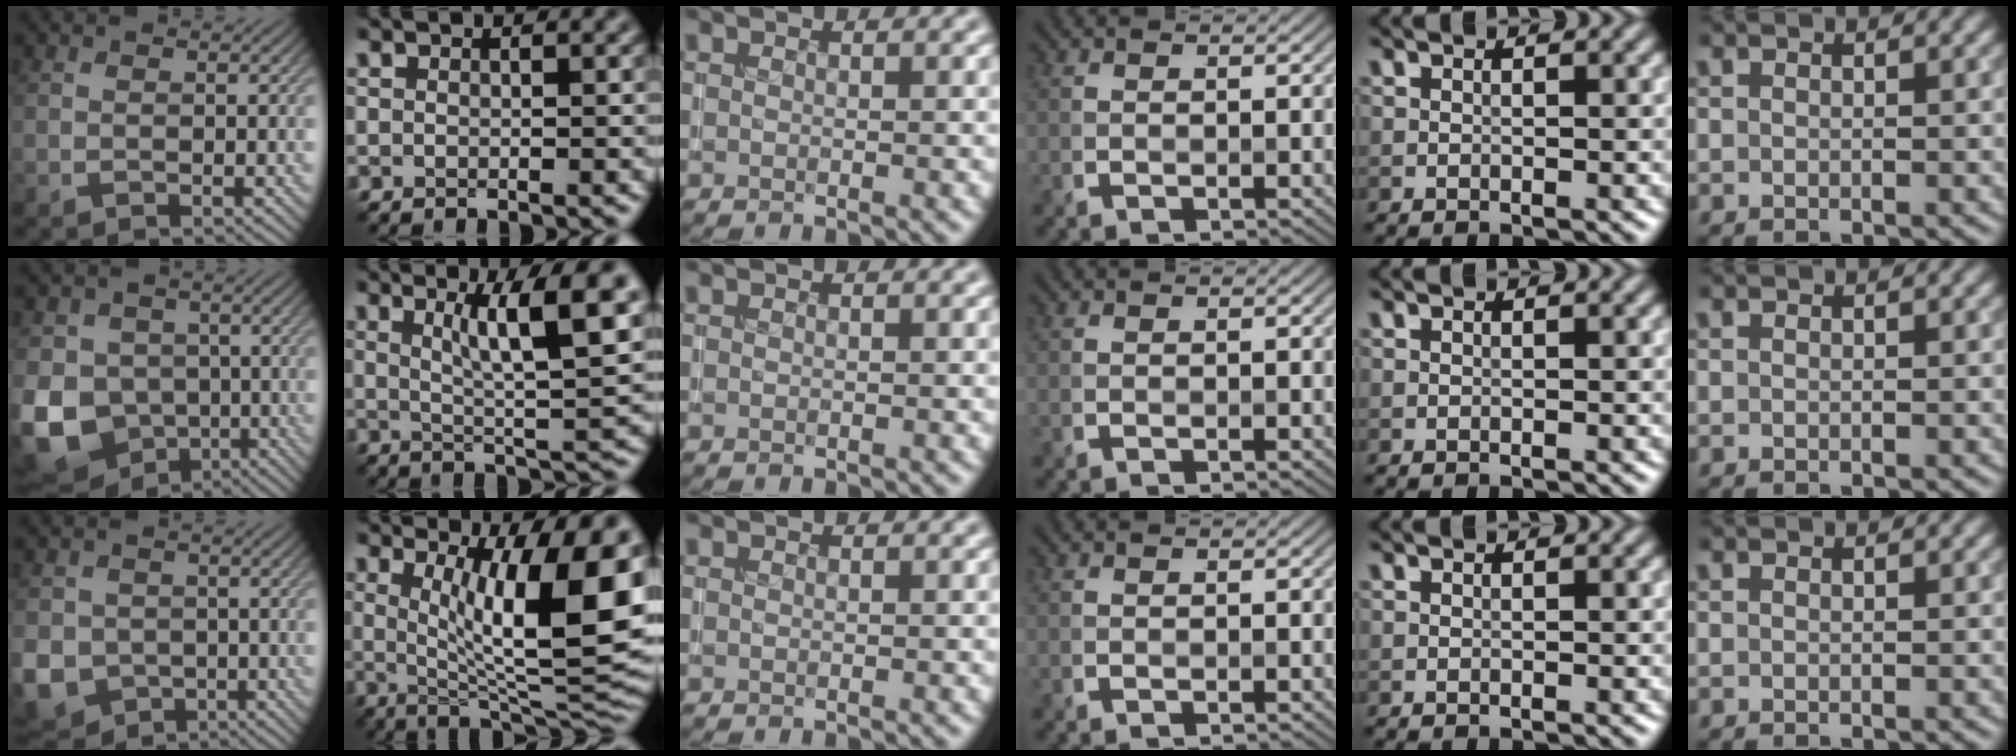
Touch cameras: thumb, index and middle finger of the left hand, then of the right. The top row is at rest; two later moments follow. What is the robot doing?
{"motion": "insert", "object": "coin"}